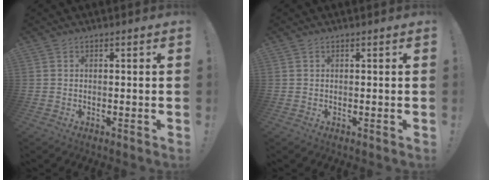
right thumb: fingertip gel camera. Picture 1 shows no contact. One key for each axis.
{"total": 0.0}